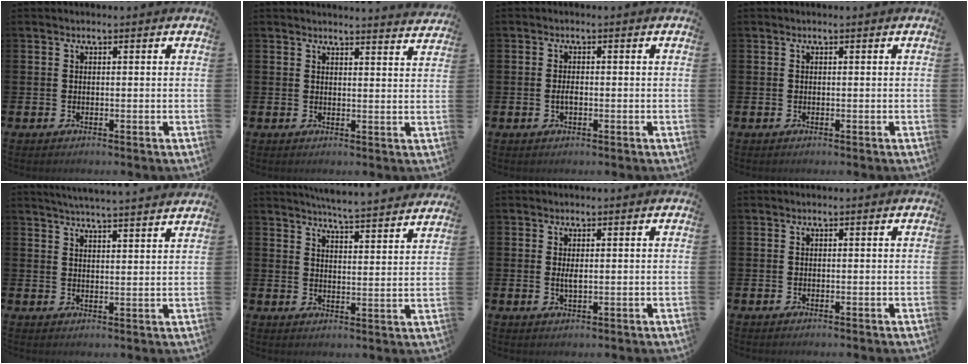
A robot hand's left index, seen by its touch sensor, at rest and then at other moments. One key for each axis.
{"total": 2.9, "fx": 2.9, "fy": -0.2, "fz": -0.1, "tx": 0.008, "ty": -0.023, "tz": 0.050}
{"total": 1.4, "fx": -0.3, "fy": 0.7, "fz": 1.2, "tx": -0.019, "ty": 0.000, "tz": -0.006}
{"total": 0.0}
{"total": 4.7, "fx": 4.6, "fy": -0.9, "fz": 0.5, "tx": -0.017, "ty": -0.028, "tz": 0.081}
{"total": 5.7, "fx": 5.7, "fy": -0.5, "fz": 0.7, "tx": -0.024, "ty": -0.045, "tz": 0.098}
{"total": 1.5, "fx": 0.3, "fy": 0.4, "fz": 1.4, "tx": -0.024, "ty": -0.001, "tz": 0.005}
{"total": 0.0}